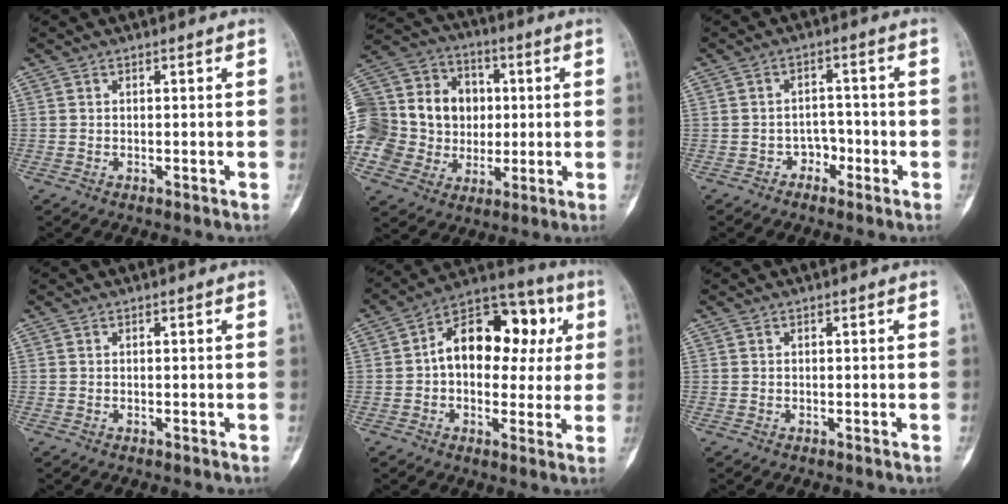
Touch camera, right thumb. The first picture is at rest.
{"total": 23.8, "force": [1.0, 20.5, 12.1], "torque": [-0.229, 0.051, 0.033]}
{"total": 3.5, "force": [-1.9, 2.7, 1.2], "torque": [0.006, 0.024, -0.035]}
{"total": 0.0}
{"total": 18.0, "force": [2.8, 11.5, 13.5], "torque": [-0.152, 0.037, 0.033]}
{"total": 0.0}